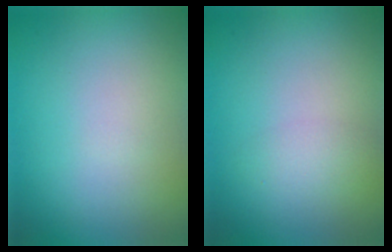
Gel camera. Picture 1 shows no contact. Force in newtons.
{"total": 1.6, "press": 1.6, "slide": 0.0}